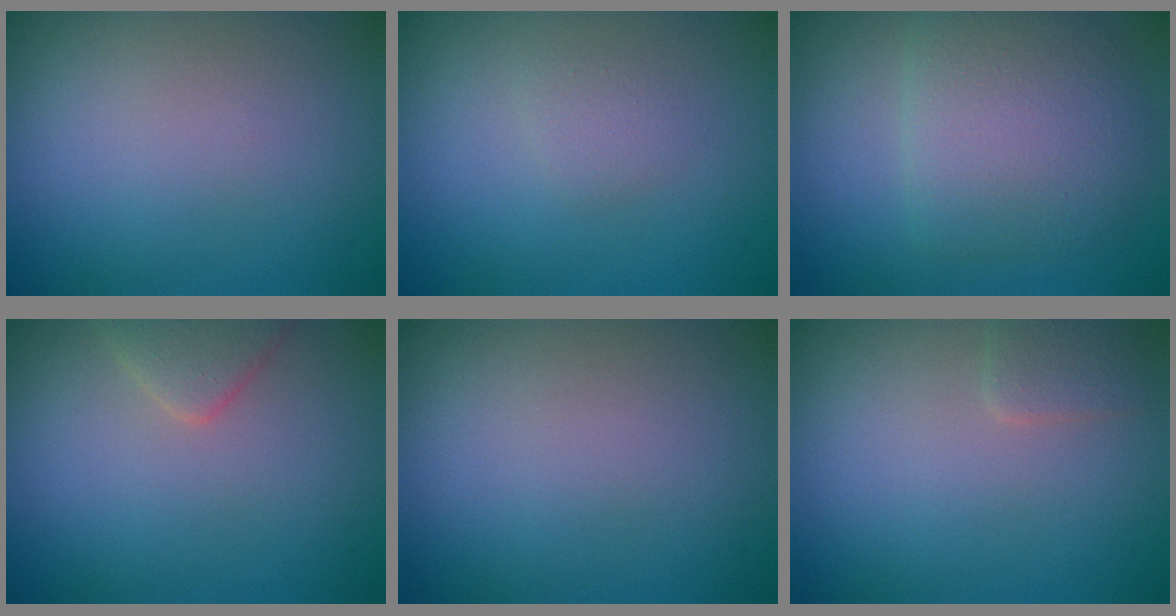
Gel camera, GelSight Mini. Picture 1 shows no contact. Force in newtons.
{"total": 0.9, "press": 0.9, "slide": 0.0}
{"total": 5.2, "press": 5.2, "slide": 0.1}
{"total": 2.2, "press": 2.2, "slide": 0.2}
{"total": 0.0}
{"total": 1.4, "press": 1.4, "slide": 0.1}